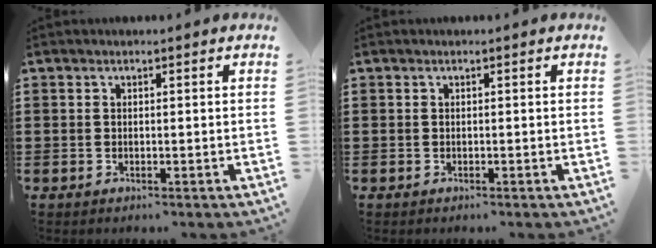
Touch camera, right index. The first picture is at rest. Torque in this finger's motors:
{"motor_torque": [0.03, -0.26, 0.01, 0.01]}